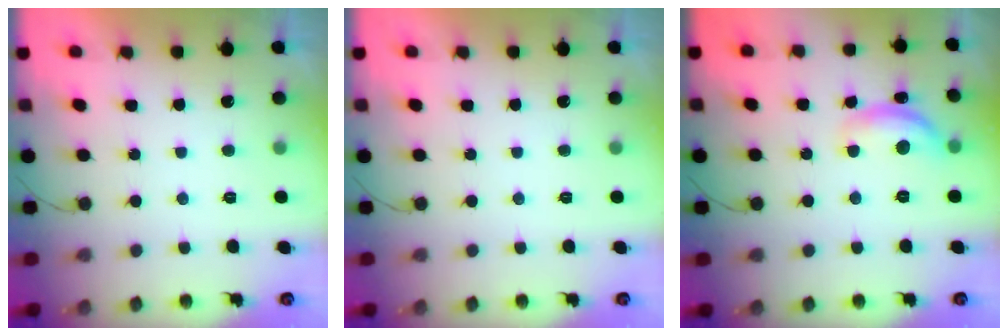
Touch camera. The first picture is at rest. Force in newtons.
{"total": 0.0}
{"total": 11.2, "press": 11.2, "slide": 0.6}